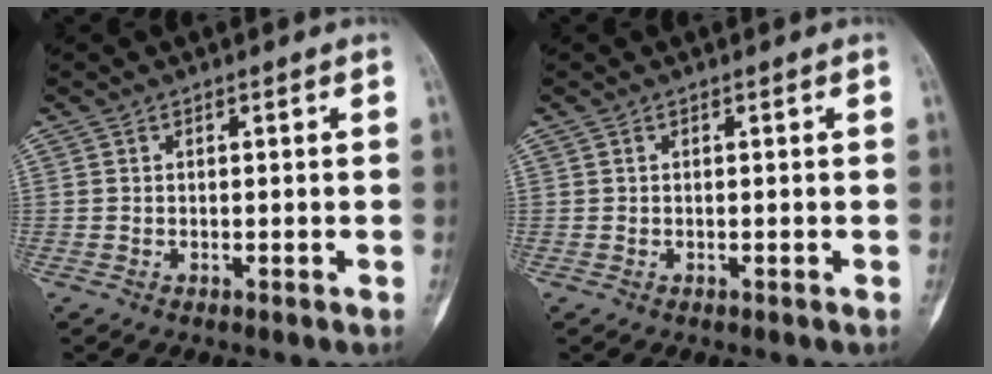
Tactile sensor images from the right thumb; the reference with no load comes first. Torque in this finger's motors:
{"motor_torque": [-0.03, -0.03, 0.12, 0.18, 0.01]}